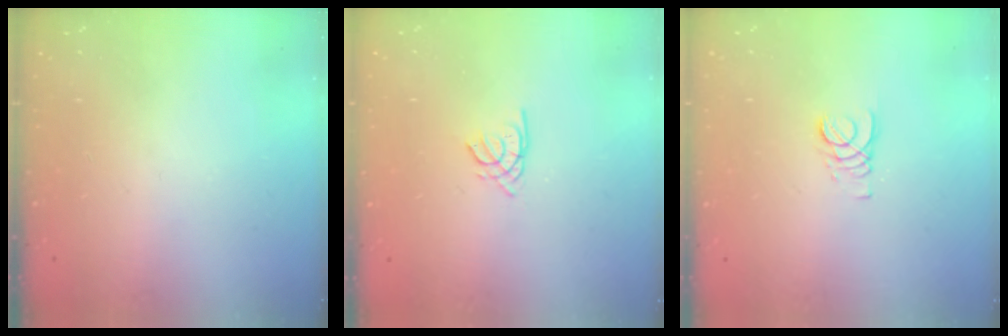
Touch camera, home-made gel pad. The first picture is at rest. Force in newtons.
{"total": 1.7, "press": 1.7, "slide": 0.4}
{"total": 2.7, "press": 2.7, "slide": 0.3}